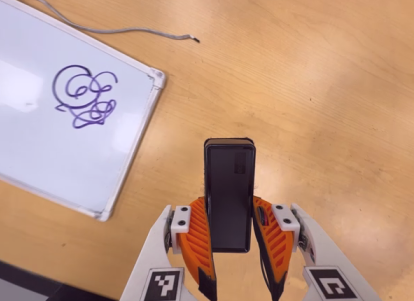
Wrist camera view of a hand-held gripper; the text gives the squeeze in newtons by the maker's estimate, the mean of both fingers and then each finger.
{"total": 6.1, "left": 4.2, "right": 8.1}